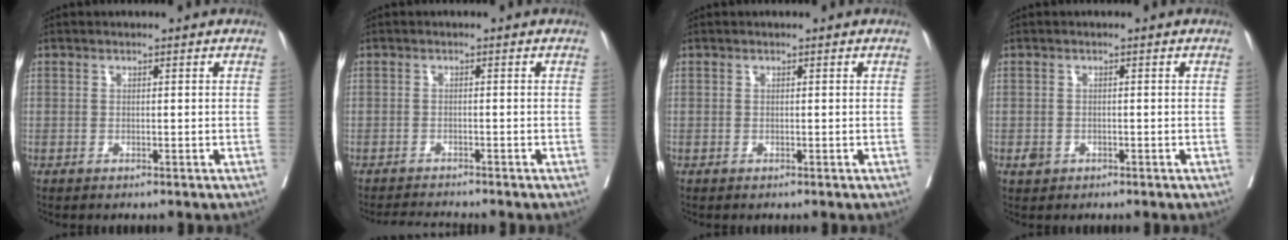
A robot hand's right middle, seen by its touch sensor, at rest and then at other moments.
{"total": 2.7, "force": [-2.6, -0.7, 0.2], "torque": [-0.004, -0.016, -0.044]}
{"total": 0.0}
{"total": 1.4, "force": [-0.6, 1.1, 0.4], "torque": [-0.006, 0.004, -0.006]}